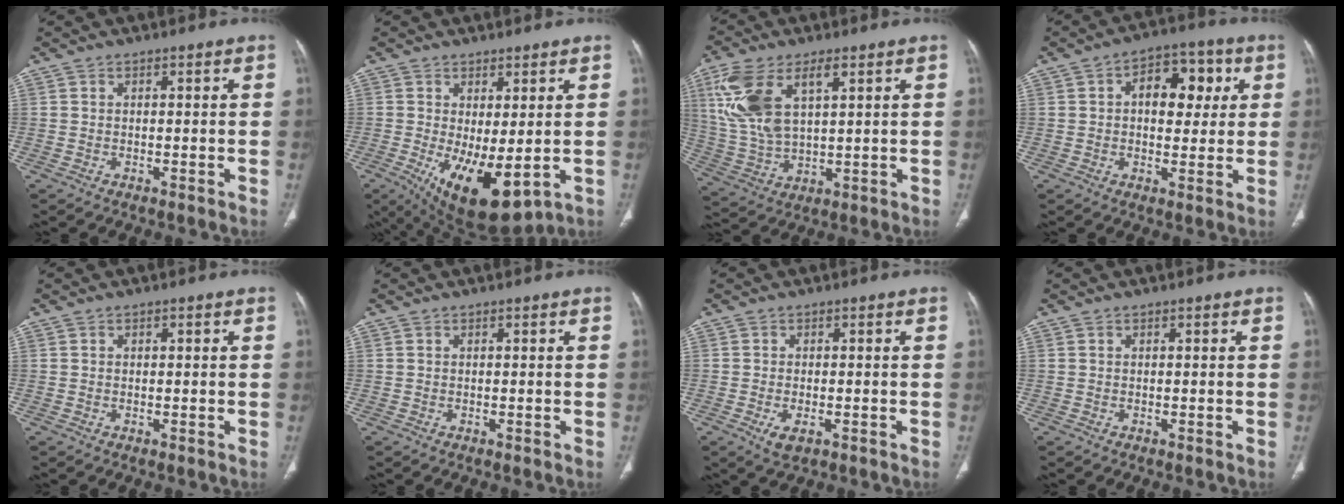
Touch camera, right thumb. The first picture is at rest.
{"total": 12.3, "force": [-2.2, 5.0, 11.0], "torque": [-0.177, -0.023, -0.011]}
{"total": 14.2, "force": [5.3, 6.9, 11.2], "torque": [-0.247, -0.008, 0.113]}
{"total": 10.9, "force": [2.5, 6.8, 8.1], "torque": [-0.074, 0.014, 0.032]}
{"total": 0.0}
{"total": 0.0}
{"total": 3.2, "force": [-1.3, 1.5, 2.5], "torque": [-0.047, -0.004, -0.019]}
{"total": 0.0}